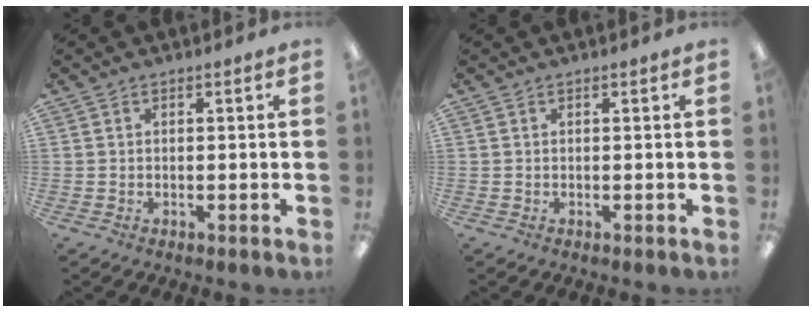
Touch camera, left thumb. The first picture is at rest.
{"total": 0.0}